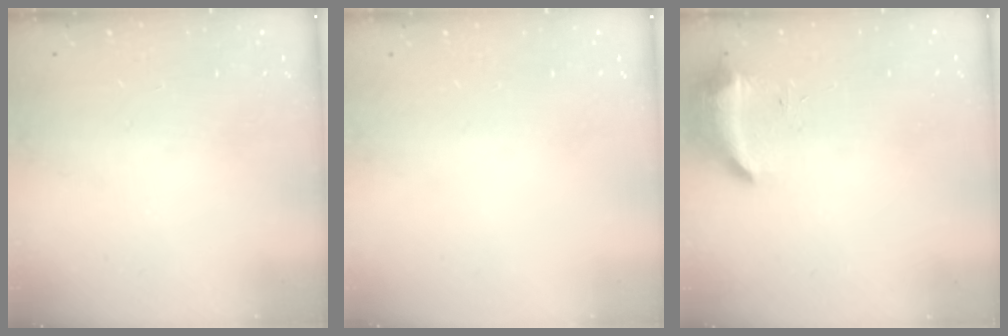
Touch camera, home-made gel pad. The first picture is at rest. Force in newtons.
{"total": 0.0}
{"total": 9.1, "press": 8.8, "slide": 2.4}